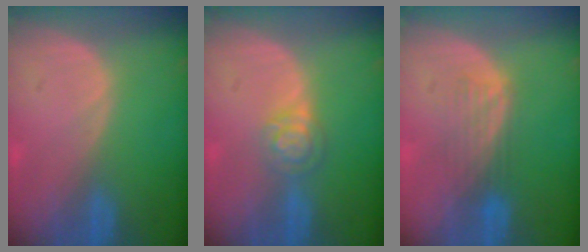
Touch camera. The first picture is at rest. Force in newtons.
{"total": 4.1, "press": 3.6, "slide": 1.8}
{"total": 4.5, "press": 3.9, "slide": 2.4}